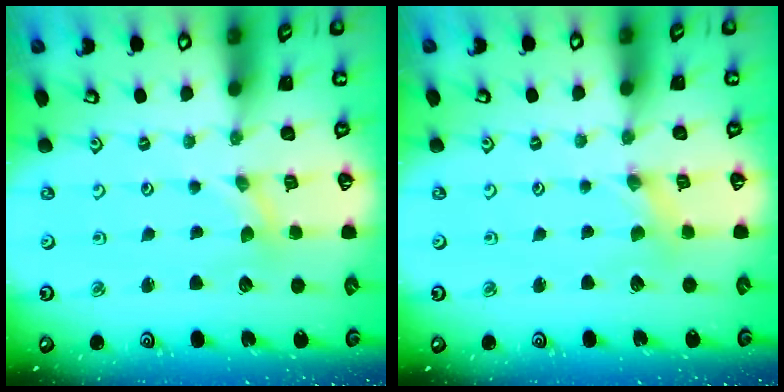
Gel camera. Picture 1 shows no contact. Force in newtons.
{"total": 0.0}